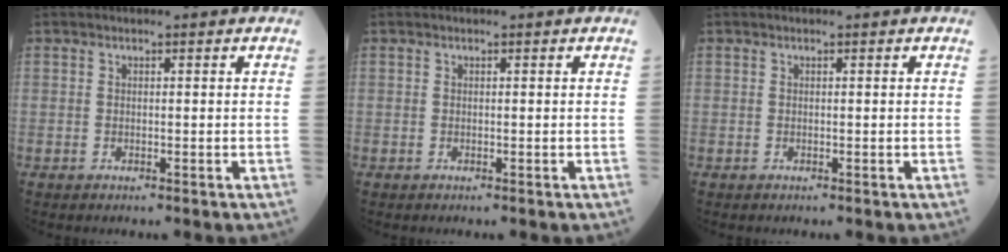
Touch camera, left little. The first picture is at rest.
{"total": 0.0}
{"total": 0.0}